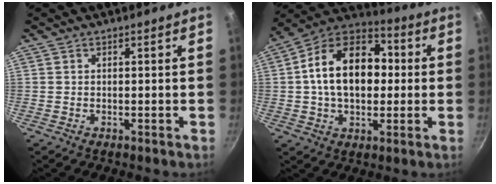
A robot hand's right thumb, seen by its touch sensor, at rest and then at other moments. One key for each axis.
{"total": 19.0, "fx": 1.3, "fy": 12.8, "fz": 14.0, "tx": -0.198, "ty": 0.032, "tz": 0.004}